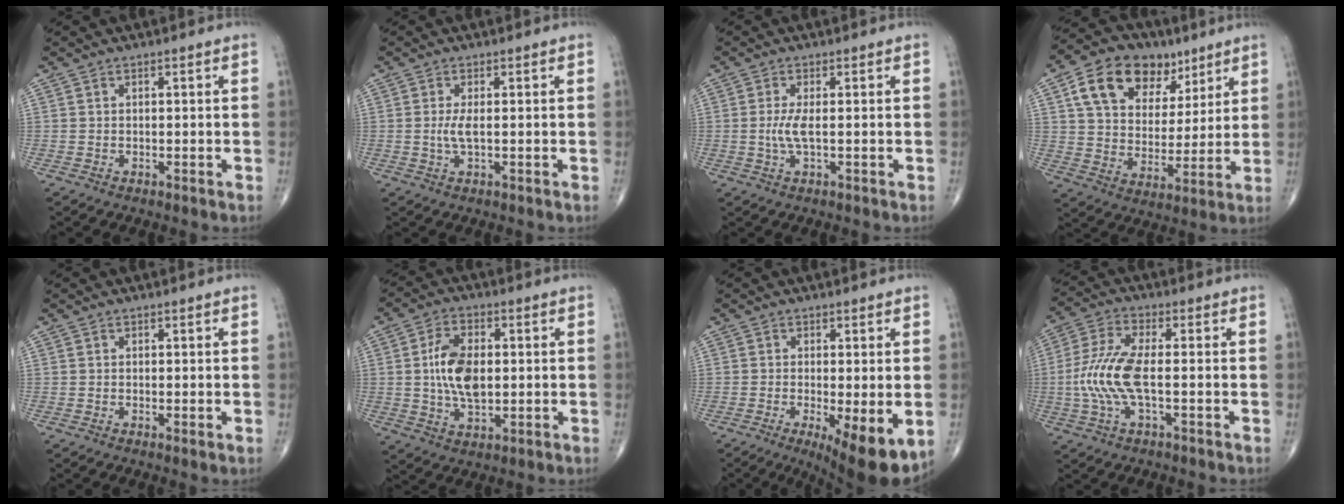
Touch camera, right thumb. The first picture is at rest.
{"total": 2.5, "force": [0.0, 0.5, 2.4], "torque": [-0.061, -0.005, -0.001]}
{"total": 3.1, "force": [-0.1, 0.5, 3.0], "torque": [-0.081, -0.005, -0.004]}
{"total": 17.5, "force": [8.7, 11.8, 9.7], "torque": [-0.130, -0.014, 0.150]}
{"total": 0.5, "force": [0.1, 0.1, 0.5], "torque": [-0.012, -0.004, -0.001]}
{"total": 10.1, "force": [0.6, 5.6, 8.4], "torque": [-0.152, 0.000, 0.014]}
{"total": 10.6, "force": [-3.1, 3.0, 9.6], "torque": [-0.141, -0.024, -0.040]}
{"total": 10.0, "force": [-1.3, 3.1, 9.4], "torque": [-0.229, 0.016, -0.028]}